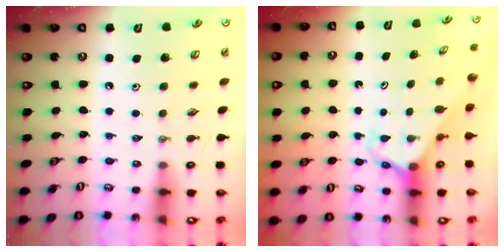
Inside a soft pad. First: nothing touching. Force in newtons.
{"total": 2.6, "press": 2.6, "slide": 0.1}